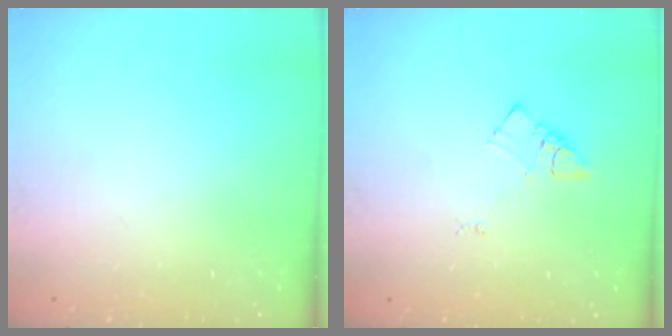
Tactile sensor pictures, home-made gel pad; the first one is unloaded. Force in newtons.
{"total": 4.5, "press": 4.5, "slide": 0.5}